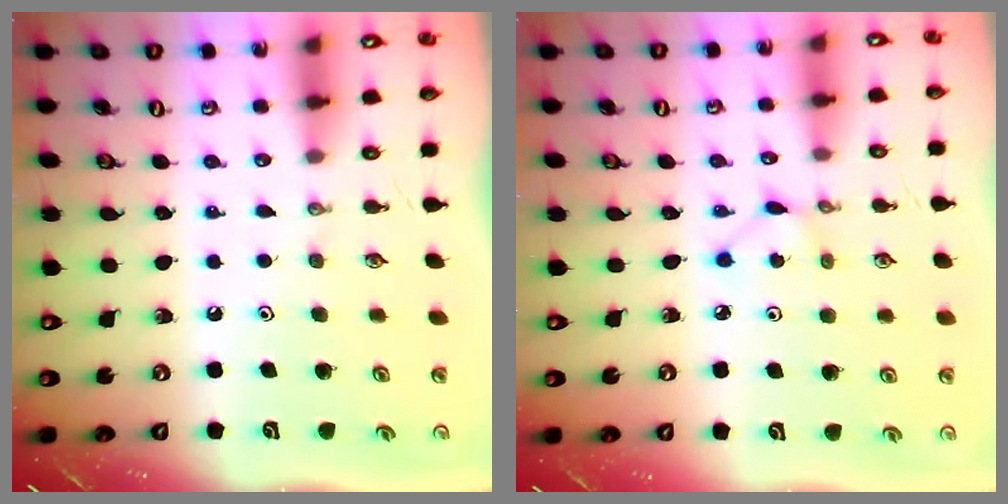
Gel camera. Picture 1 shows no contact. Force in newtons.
{"total": 1.9, "press": 1.9, "slide": 0.2}